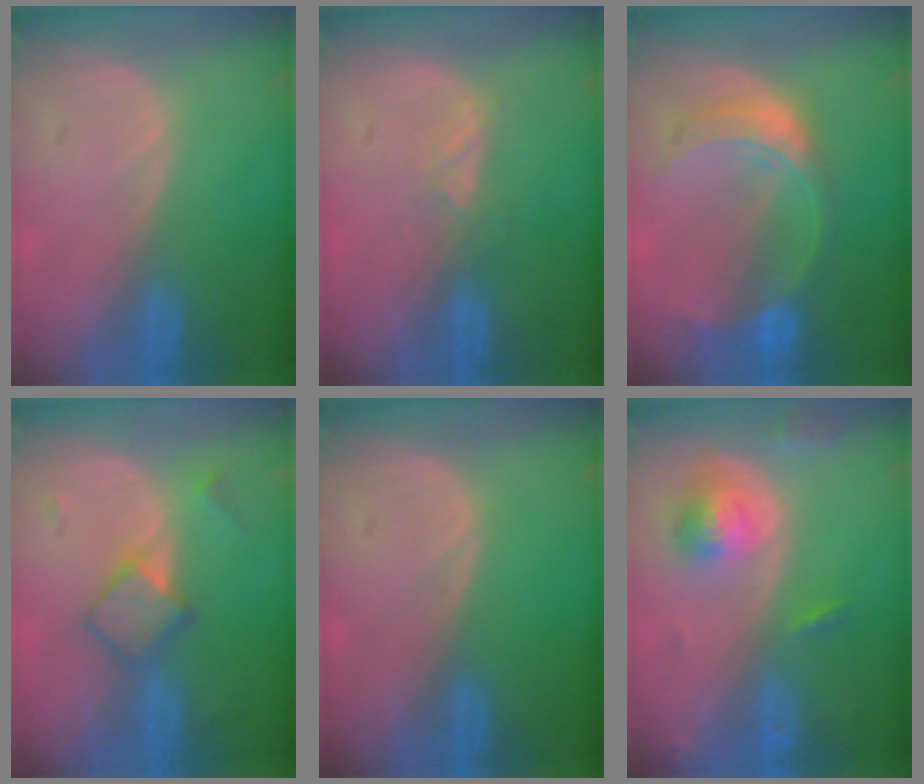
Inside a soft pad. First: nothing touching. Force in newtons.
{"total": 2.3, "press": 2.2, "slide": 0.9}
{"total": 7.6, "press": 6.6, "slide": 3.8}
{"total": 4.7, "press": 4.6, "slide": 0.6}
{"total": 0.0}
{"total": 5.4, "press": 4.9, "slide": 2.3}